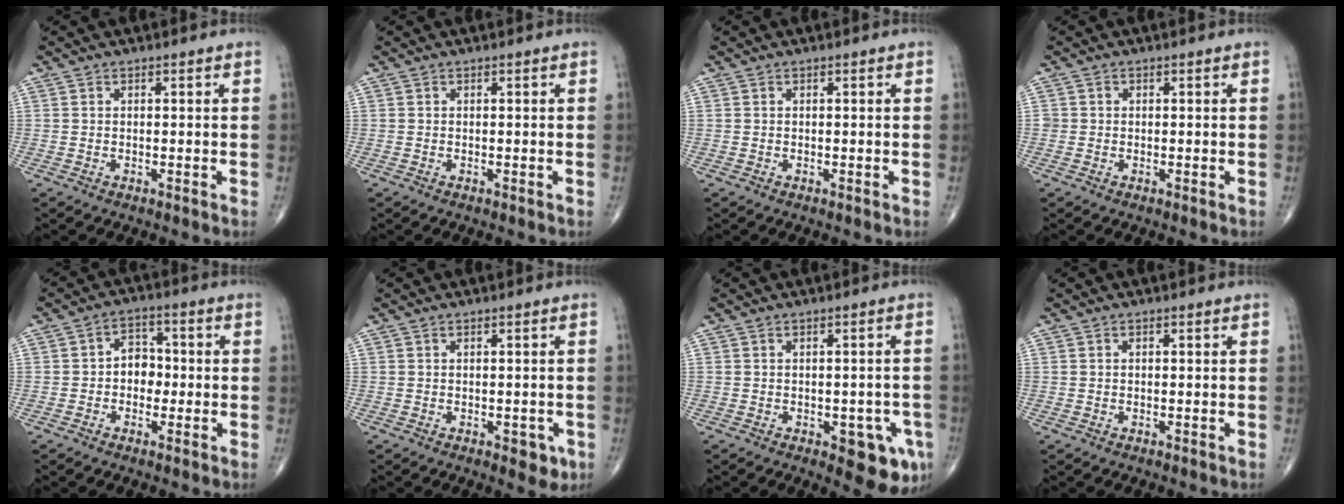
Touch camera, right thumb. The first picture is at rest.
{"total": 0.0}
{"total": 0.0}
{"total": 0.9, "force": [-0.1, 0.9, 0.1], "torque": [0.005, 0.004, -0.003]}
{"total": 5.6, "force": [-0.6, 4.3, 3.6], "torque": [-0.022, 0.017, -0.021]}
{"total": 3.4, "force": [-1.1, 1.8, 2.6], "torque": [-0.010, -0.001, -0.010]}
{"total": 8.4, "force": [-3.4, 3.5, 6.8], "torque": [-0.050, 0.001, -0.036]}
{"total": 0.0}